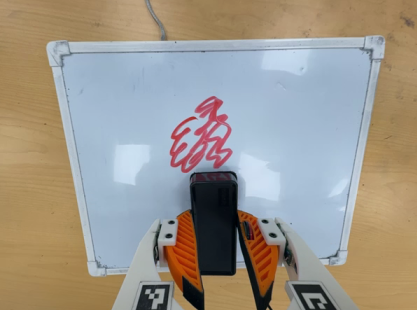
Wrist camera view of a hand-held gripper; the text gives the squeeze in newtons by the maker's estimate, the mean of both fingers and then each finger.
{"total": 7.9, "left": 7.1, "right": 8.7}